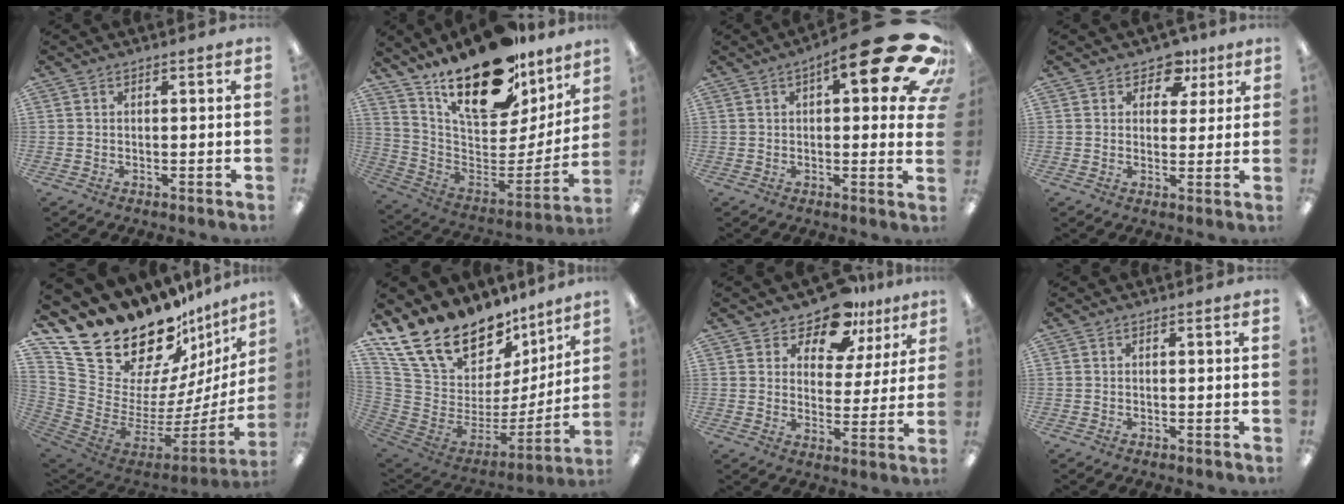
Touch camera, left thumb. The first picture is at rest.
{"total": 26.1, "force": [17.3, 12.0, 15.4], "torque": [-0.226, -0.112, 0.306]}
{"total": 20.8, "force": [9.3, 6.8, 17.3], "torque": [-0.225, -0.049, 0.142]}
{"total": 6.9, "force": [4.5, 4.6, 2.6], "torque": [-0.031, -0.019, 0.076]}
{"total": 27.2, "force": [21.0, 13.0, 11.5], "torque": [-0.201, -0.175, 0.413]}
{"total": 21.4, "force": [18.0, 8.9, 7.5], "torque": [-0.136, -0.143, 0.337]}
{"total": 12.1, "force": [9.8, 5.7, 4.1], "torque": [-0.070, -0.068, 0.181]}
{"total": 0.0}